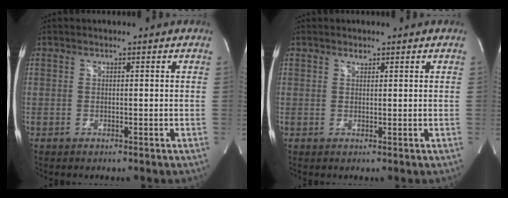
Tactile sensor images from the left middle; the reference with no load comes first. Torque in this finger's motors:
{"motor_torque": [0.29, -0.19, 0.05, 0.01]}